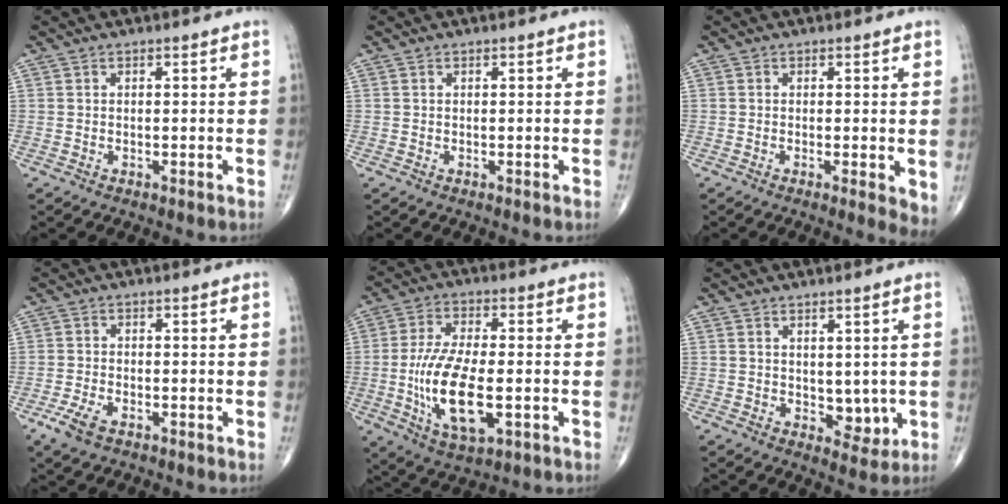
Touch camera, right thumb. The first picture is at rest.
{"total": 0.0}
{"total": 3.7, "force": [-0.4, 0.9, 3.5], "torque": [-0.048, -0.012, -0.011]}
{"total": 4.2, "force": [-2.5, 1.9, 2.8], "torque": [-0.064, 0.003, -0.047]}
{"total": 14.9, "force": [-2.9, 6.3, 13.1], "torque": [-0.253, -0.002, -0.047]}
{"total": 4.6, "force": [0.2, 3.1, 3.4], "torque": [-0.019, -0.012, 0.013]}